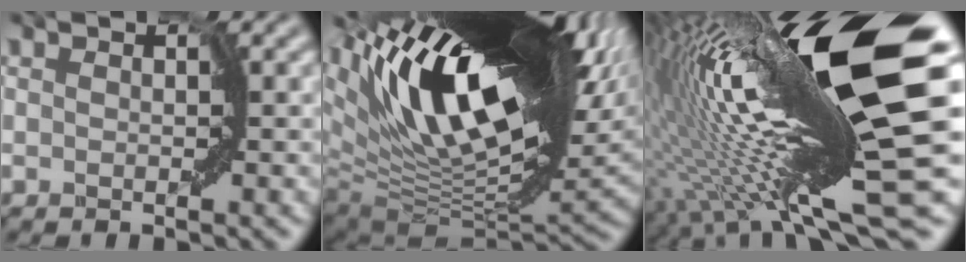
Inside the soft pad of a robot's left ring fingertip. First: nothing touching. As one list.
[{"total": 19.5, "force": [8.5, 6.8, 16.2], "torque": [-0.254, 0.038, 0.141]}, {"total": 20.5, "force": [3.8, 3.7, 19.8], "torque": [-0.337, -0.006, 0.073]}]